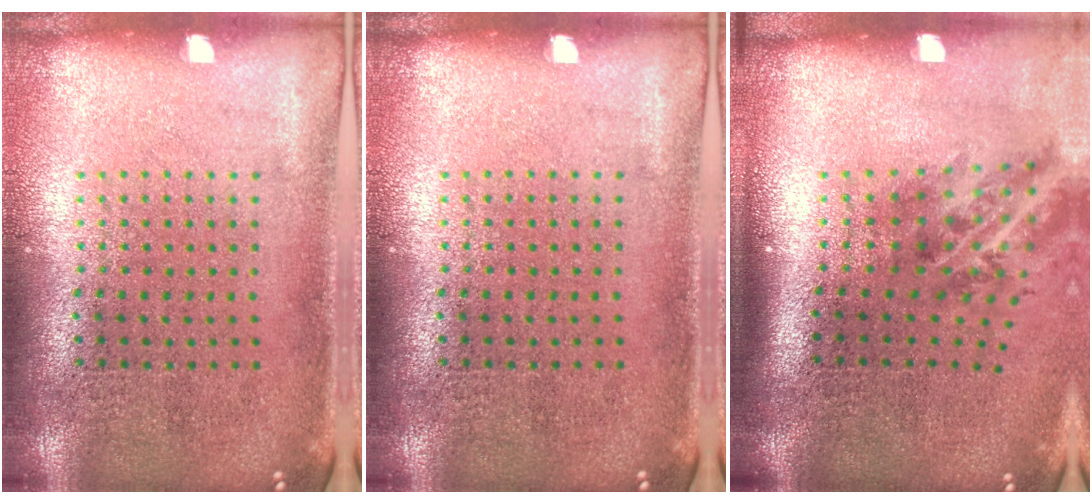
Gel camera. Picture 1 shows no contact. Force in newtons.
{"total": 0.0}
{"total": 1.9, "press": 1.3, "slide": 1.5}